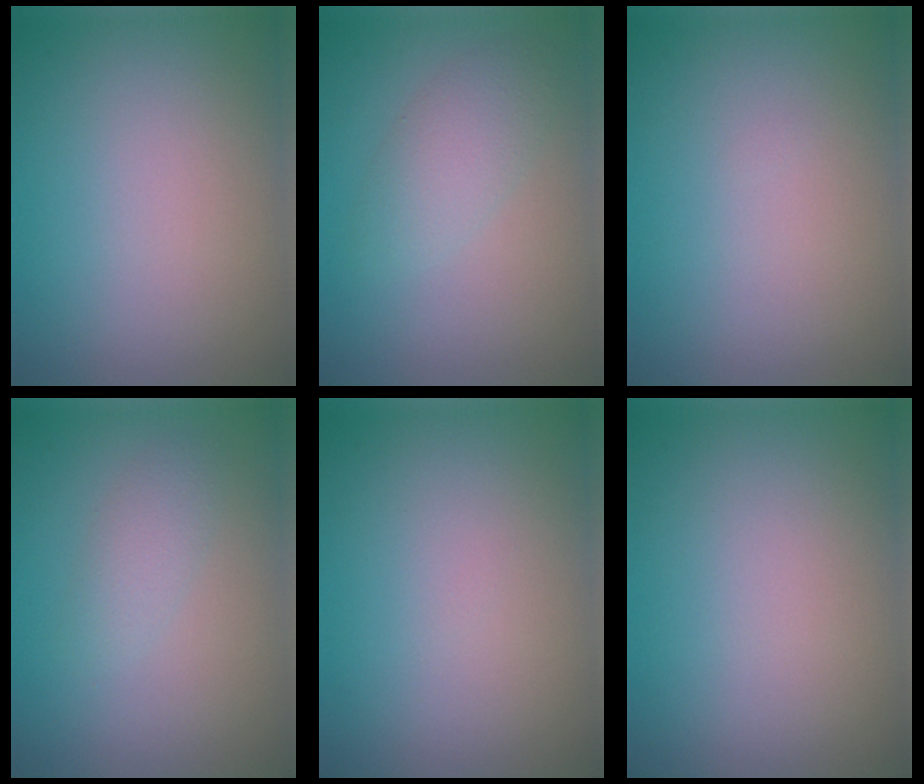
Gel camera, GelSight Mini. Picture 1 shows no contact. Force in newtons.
{"total": 2.8, "press": 2.8, "slide": 0.1}
{"total": 0.0}
{"total": 1.8, "press": 1.8, "slide": 0.1}
{"total": 0.0}
{"total": 0.0}